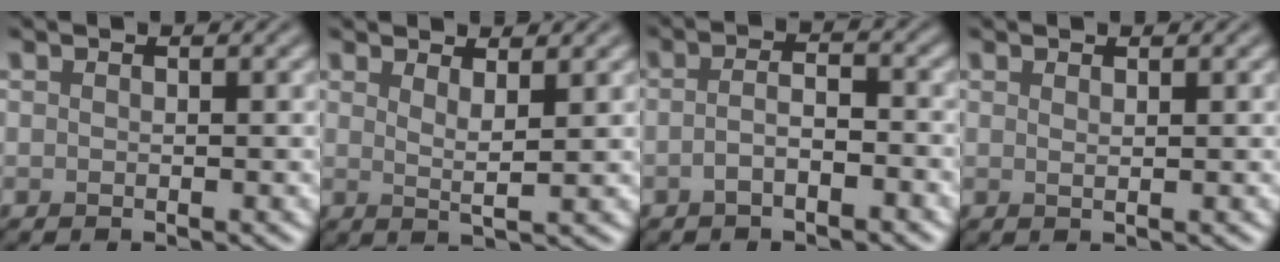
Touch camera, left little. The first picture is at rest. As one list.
[{"total": 2.3, "force": [1.4, 0.5, 1.8], "torque": [-0.026, -0.005, 0.020]}, {"total": 2.4, "force": [-1.1, 0.7, 1.9], "torque": [-0.038, 0.006, -0.024]}, {"total": 0.7, "force": [0.5, 0.2, 0.5], "torque": [-0.005, 0.001, 0.009]}]